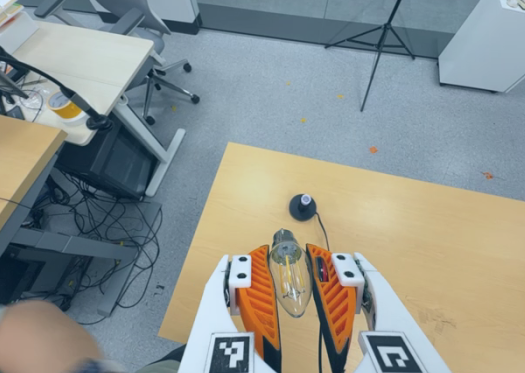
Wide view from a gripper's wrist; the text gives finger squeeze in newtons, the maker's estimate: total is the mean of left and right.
{"total": 20.2, "left": 22.6, "right": 17.8}